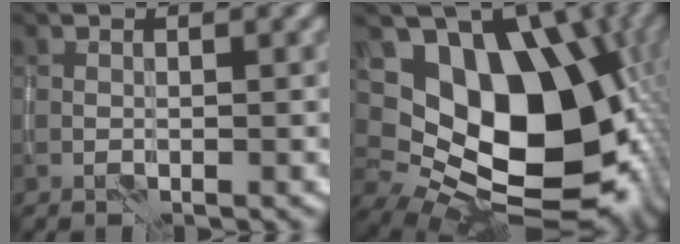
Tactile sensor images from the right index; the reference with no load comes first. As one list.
[{"total": 16.7, "force": [2.2, 11.5, 11.9], "torque": [-0.175, -0.016, 0.057]}]